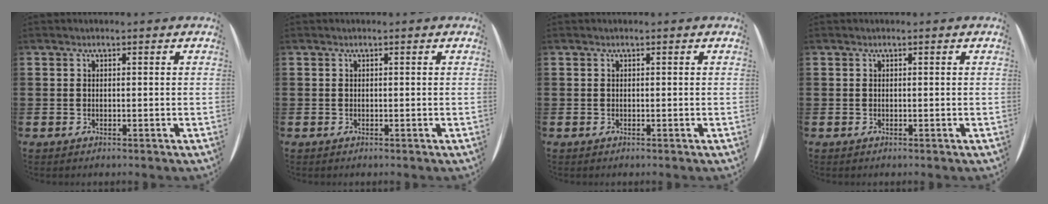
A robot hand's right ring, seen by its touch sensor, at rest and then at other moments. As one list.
[{"total": 0.0}, {"total": 0.0}, {"total": 0.0}]